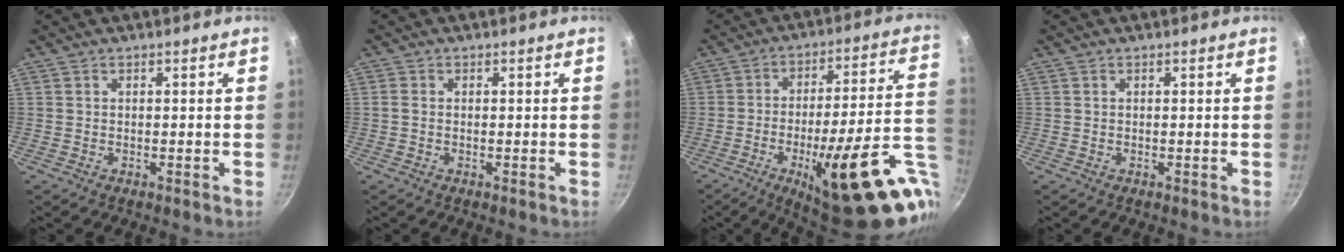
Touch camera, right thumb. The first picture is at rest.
{"total": 1.0, "force": [-0.1, 0.7, 0.7], "torque": [-0.015, 0.002, -0.004]}
{"total": 26.8, "force": [-9.1, 7.0, 24.2], "torque": [-0.300, 0.015, -0.122]}
{"total": 0.0}